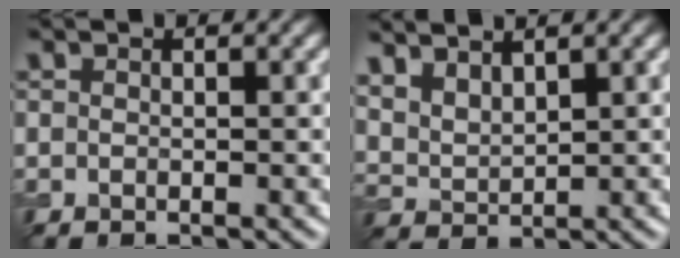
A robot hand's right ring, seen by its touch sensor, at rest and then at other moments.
{"total": 4.4, "force": [3.2, 2.1, 2.2], "torque": [-0.055, 0.012, 0.060]}